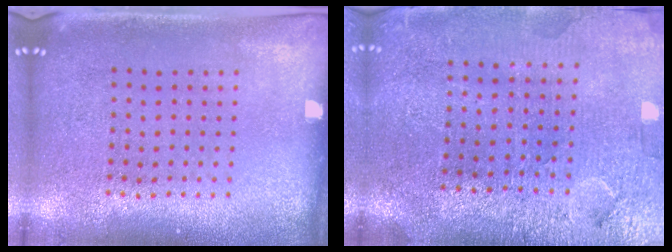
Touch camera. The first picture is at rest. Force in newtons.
{"total": 3.6, "press": 3.4, "slide": 1.4}